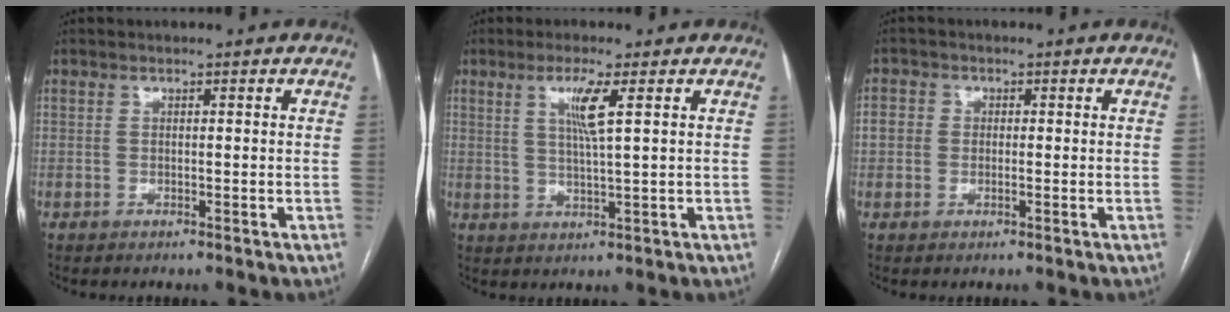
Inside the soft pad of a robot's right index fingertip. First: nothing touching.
{"total": 4.8, "force": [1.8, -0.4, 4.4], "torque": [-0.086, -0.003, 0.036]}
{"total": 3.0, "force": [0.1, 2.8, 1.1], "torque": [-0.019, 0.013, -0.001]}